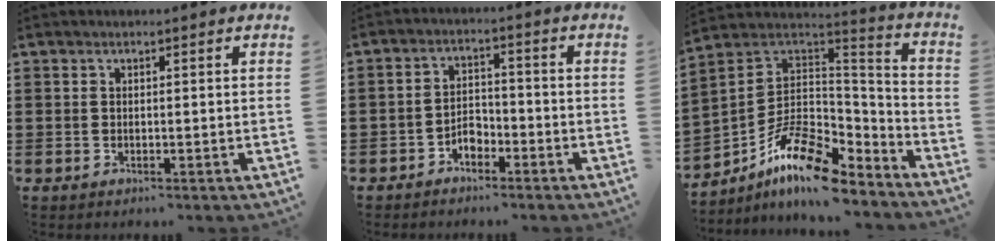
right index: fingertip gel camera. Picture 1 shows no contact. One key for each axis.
{"total": 3.0, "fx": -2.3, "fy": 1.6, "fz": 1.1, "tx": -0.025, "ty": 0.008, "tz": -0.048}
{"total": 12.7, "fx": -7.9, "fy": 5.1, "fz": 8.6, "tx": -0.175, "ty": 0.017, "tz": -0.146}